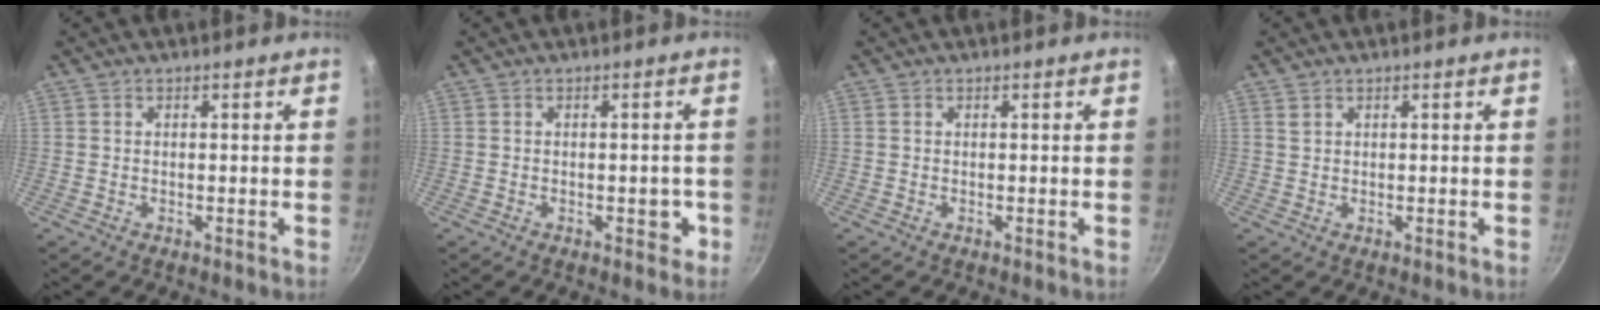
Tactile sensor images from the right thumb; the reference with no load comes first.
{"total": 3.0, "force": [-0.9, 1.7, 2.3], "torque": [-0.006, 0.010, -0.013]}
{"total": 0.0}
{"total": 1.0, "force": [0.6, 0.7, 0.4], "torque": [-0.006, 0.000, 0.011]}